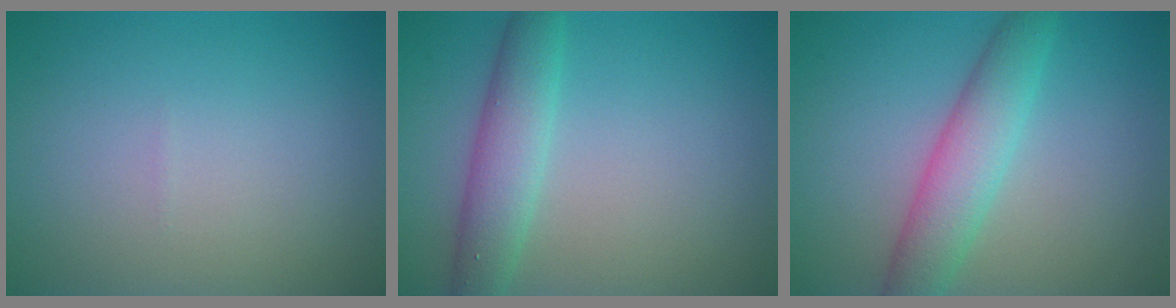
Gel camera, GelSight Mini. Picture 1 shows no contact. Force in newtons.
{"total": 3.9, "press": 3.9, "slide": 0.1}
{"total": 4.6, "press": 4.6, "slide": 0.1}